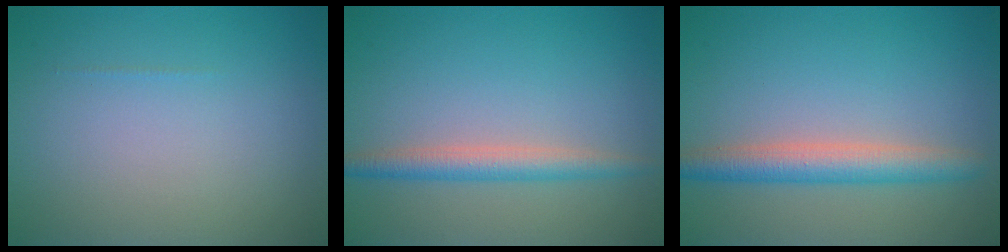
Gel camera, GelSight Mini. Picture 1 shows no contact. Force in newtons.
{"total": 2.7, "press": 2.7, "slide": 0.0}
{"total": 3.8, "press": 3.8, "slide": 0.1}